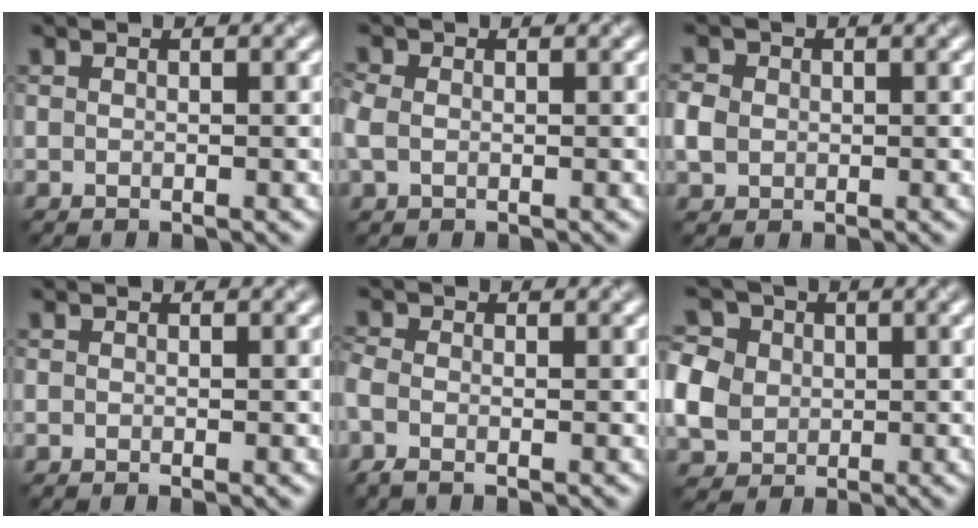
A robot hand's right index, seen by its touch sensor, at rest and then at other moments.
{"total": 1.3, "force": [0.2, 1.0, 0.7], "torque": [-0.017, 0.009, -0.003]}
{"total": 2.0, "force": [0.1, 1.9, 0.7], "torque": [-0.017, 0.008, -0.001]}
{"total": 0.6, "force": [-0.1, 0.1, 0.5], "torque": [-0.009, -0.004, -0.003]}
{"total": 2.0, "force": [-0.9, 1.0, 1.4], "torque": [-0.045, -0.002, -0.026]}
{"total": 7.0, "force": [0.9, 6.0, 3.4], "torque": [-0.081, 0.033, 0.002]}